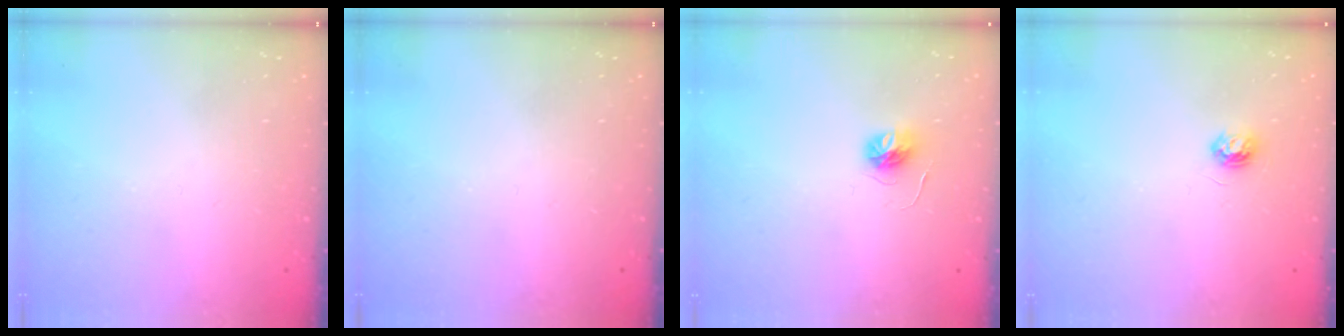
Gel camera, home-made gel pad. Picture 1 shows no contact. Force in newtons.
{"total": 0.0}
{"total": 5.2, "press": 5.2, "slide": 0.6}
{"total": 4.5, "press": 4.4, "slide": 0.5}